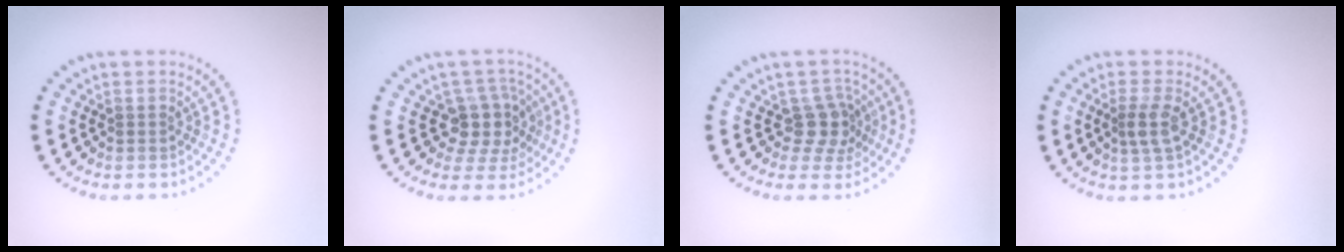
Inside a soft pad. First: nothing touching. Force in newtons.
{"total": 3.7, "press": 3.1, "slide": 2.1}
{"total": 2.7, "press": 2.1, "slide": 1.8}
{"total": 2.0, "press": 1.7, "slide": 1.2}